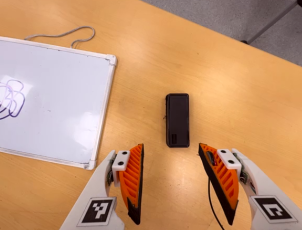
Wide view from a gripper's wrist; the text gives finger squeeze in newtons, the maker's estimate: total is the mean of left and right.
{"total": 0.0}